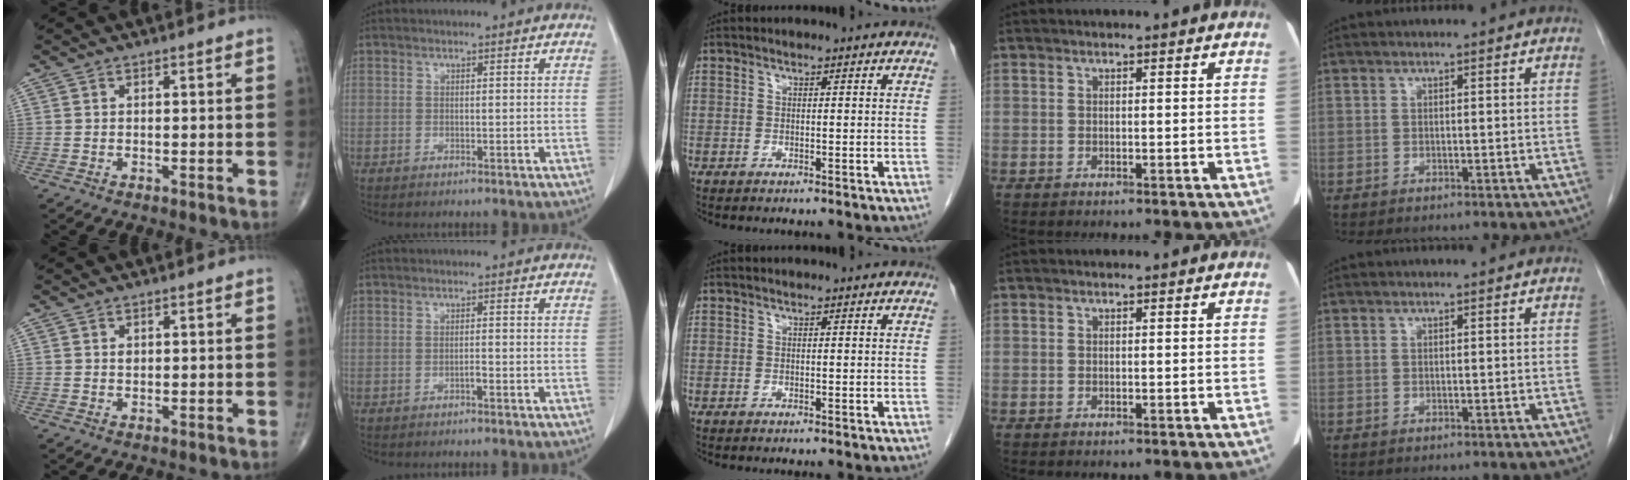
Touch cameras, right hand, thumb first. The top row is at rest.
{"thumb": {"total": 0.9, "force": [0.3, 0.7, 0.6], "torque": [-0.006, -0.001, 0.006]}, "index": {"total": 1.2, "force": [-0.6, 0.4, 0.9], "torque": [-0.020, 0.002, -0.009]}}